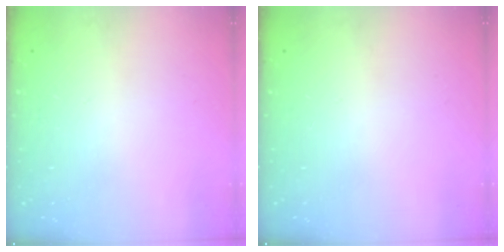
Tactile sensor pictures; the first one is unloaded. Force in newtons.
{"total": 0.0}